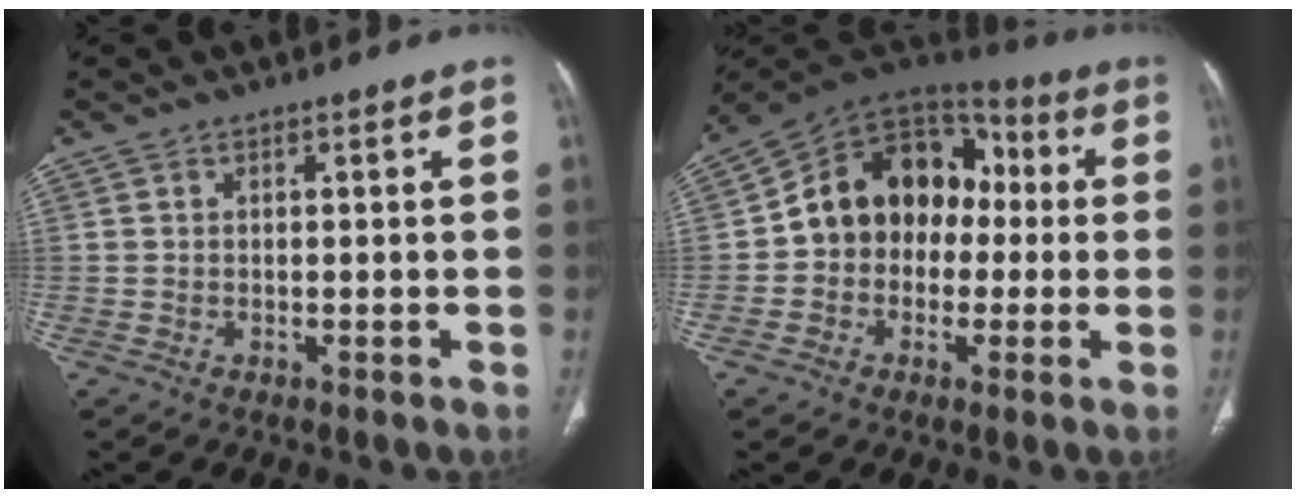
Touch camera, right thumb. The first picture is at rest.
{"total": 16.3, "force": [-0.2, 12.9, 10.0], "torque": [-0.112, 0.049, -0.016]}